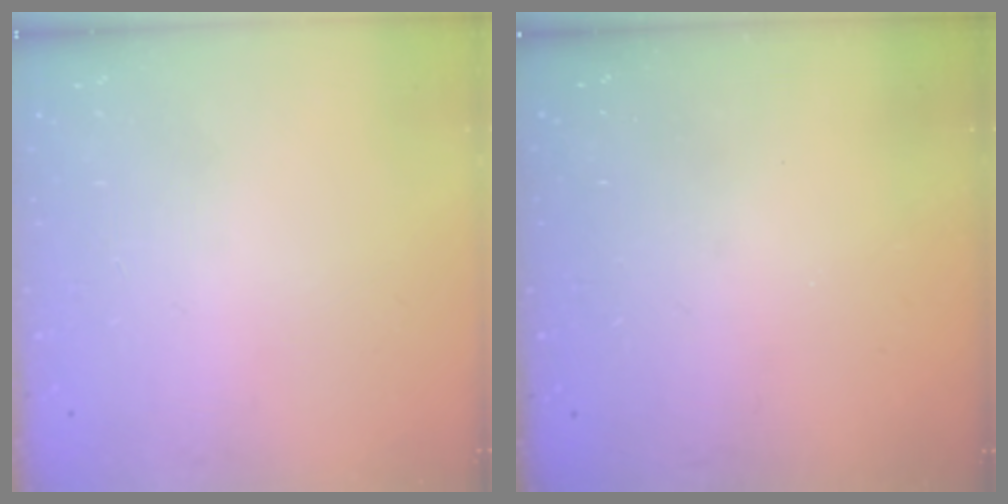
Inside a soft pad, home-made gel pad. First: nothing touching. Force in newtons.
{"total": 3.3, "press": 3.3, "slide": 0.1}